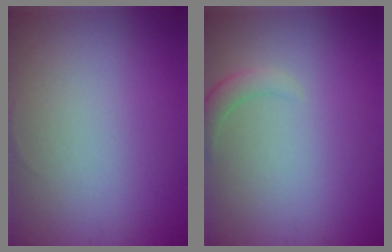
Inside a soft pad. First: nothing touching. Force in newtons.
{"total": 1.6, "press": 1.6, "slide": 0.3}